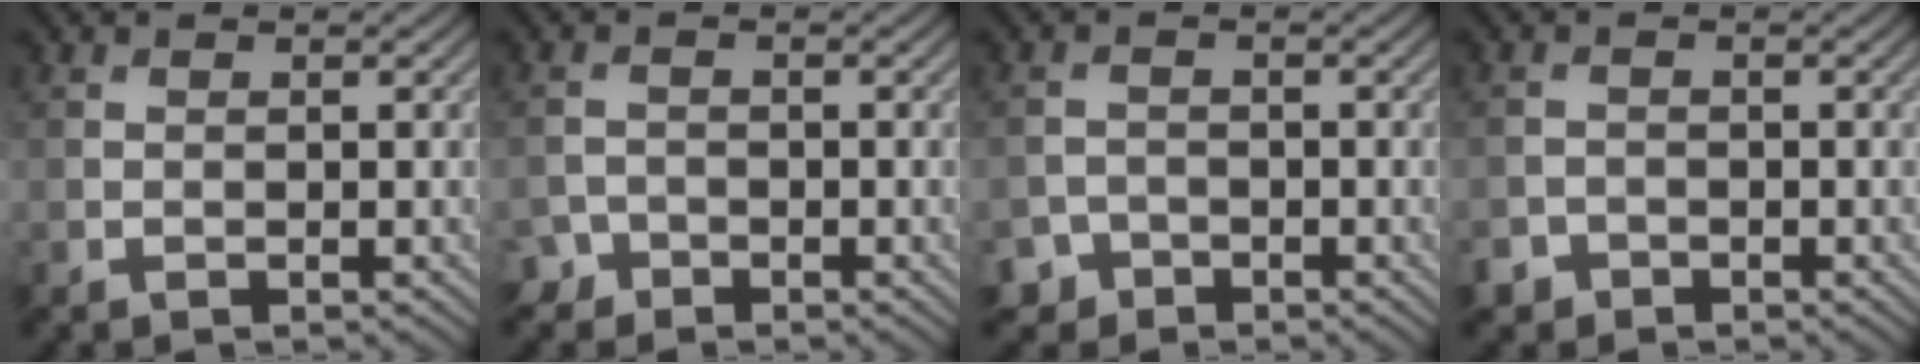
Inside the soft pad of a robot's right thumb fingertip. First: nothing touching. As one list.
[{"total": 1.8, "force": [-1.5, 1.0, 0.0], "torque": [0.002, 0.002, -0.036]}, {"total": 2.3, "force": [-1.8, 1.4, 0.1], "torque": [0.000, 0.001, -0.039]}, {"total": 1.9, "force": [-1.4, 1.2, 0.2], "torque": [-0.004, -0.003, -0.034]}]